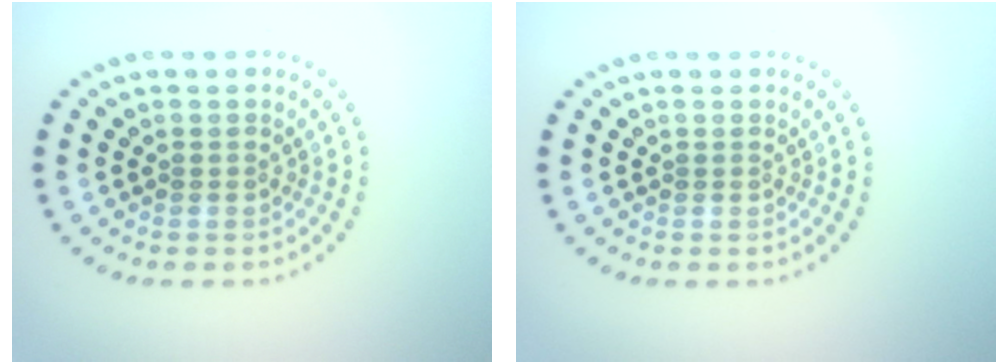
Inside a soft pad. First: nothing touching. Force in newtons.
{"total": 0.0}